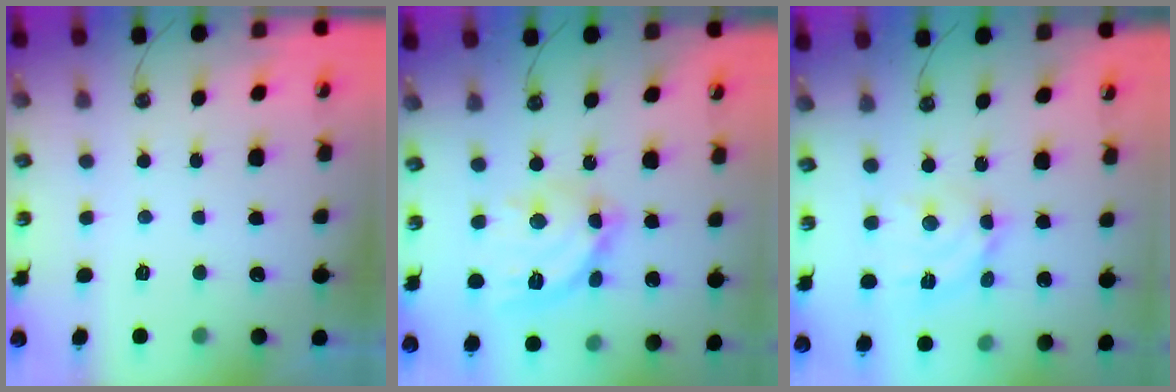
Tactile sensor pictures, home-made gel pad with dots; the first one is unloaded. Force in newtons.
{"total": 15.1, "press": 15.0, "slide": 1.0}
{"total": 11.0, "press": 10.9, "slide": 0.8}